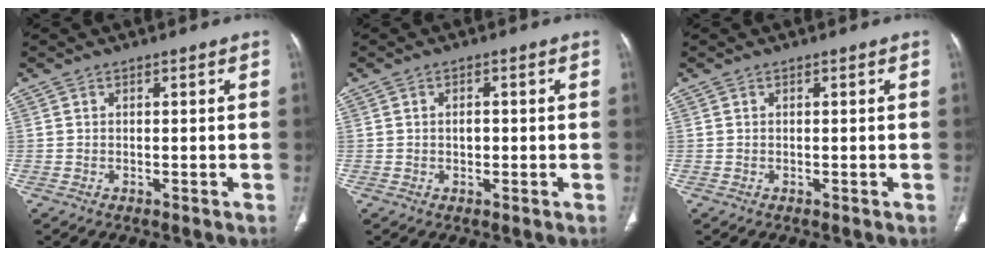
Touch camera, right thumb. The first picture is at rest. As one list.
[{"total": 1.7, "force": [0.0, 1.2, 1.3], "torque": [-0.018, 0.003, -0.001]}, {"total": 0.0}]